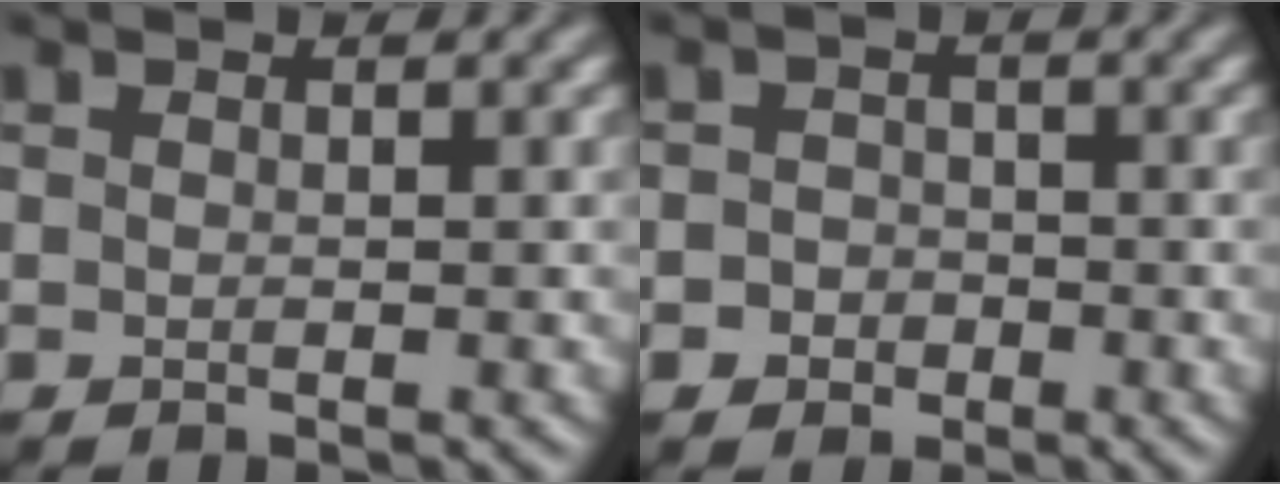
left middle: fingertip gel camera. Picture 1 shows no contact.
{"total": 2.3, "force": [-1.4, 1.8, 0.0], "torque": [0.026, 0.005, -0.030]}